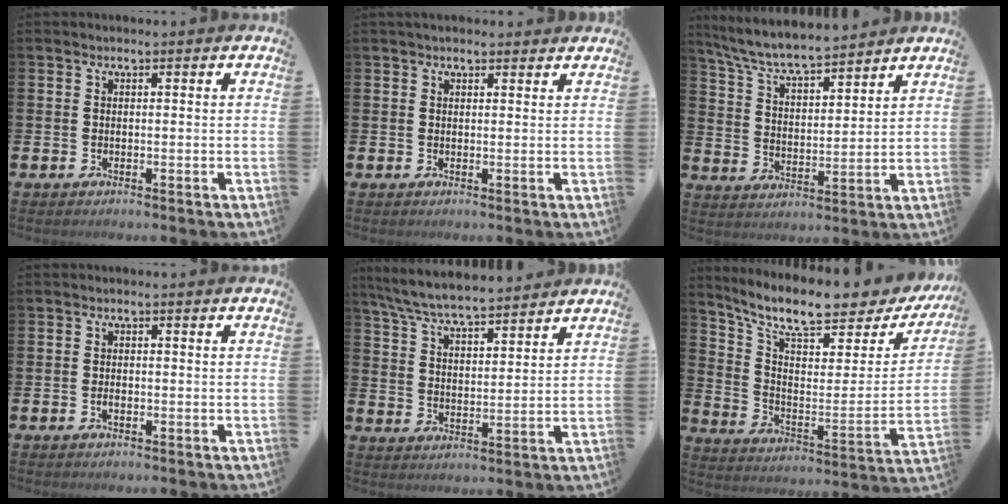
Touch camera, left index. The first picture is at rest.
{"total": 1.5, "force": [1.3, 0.6, 0.3], "torque": [0.003, -0.001, 0.021]}
{"total": 6.8, "force": [6.5, 0.7, 2.0], "torque": [-0.067, -0.044, 0.112]}
{"total": 1.0, "force": [-0.3, 0.6, 0.8], "torque": [-0.021, 0.004, -0.006]}
{"total": 6.7, "force": [6.4, 0.5, 1.8], "torque": [-0.061, -0.037, 0.114]}
{"total": 10.1, "force": [8.3, 2.7, 5.1], "torque": [-0.120, -0.059, 0.137]}